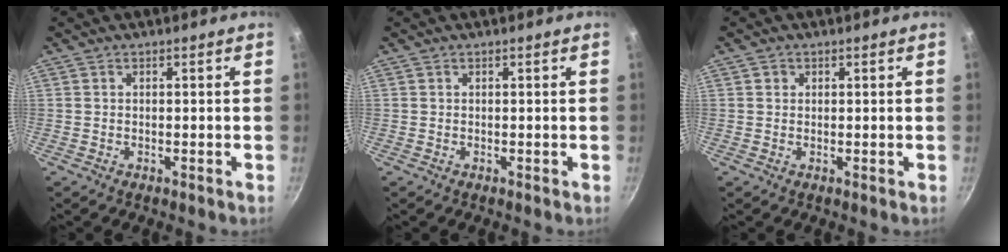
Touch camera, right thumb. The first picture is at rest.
{"total": 0.0}
{"total": 0.9, "force": [0.4, 0.8, 0.2], "torque": [0.000, 0.000, 0.002]}